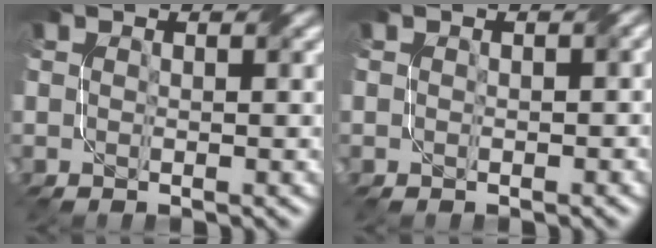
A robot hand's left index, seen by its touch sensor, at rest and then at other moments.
{"total": 0.6, "force": [-0.1, 0.4, 0.5], "torque": [-0.008, 0.001, 0.000]}